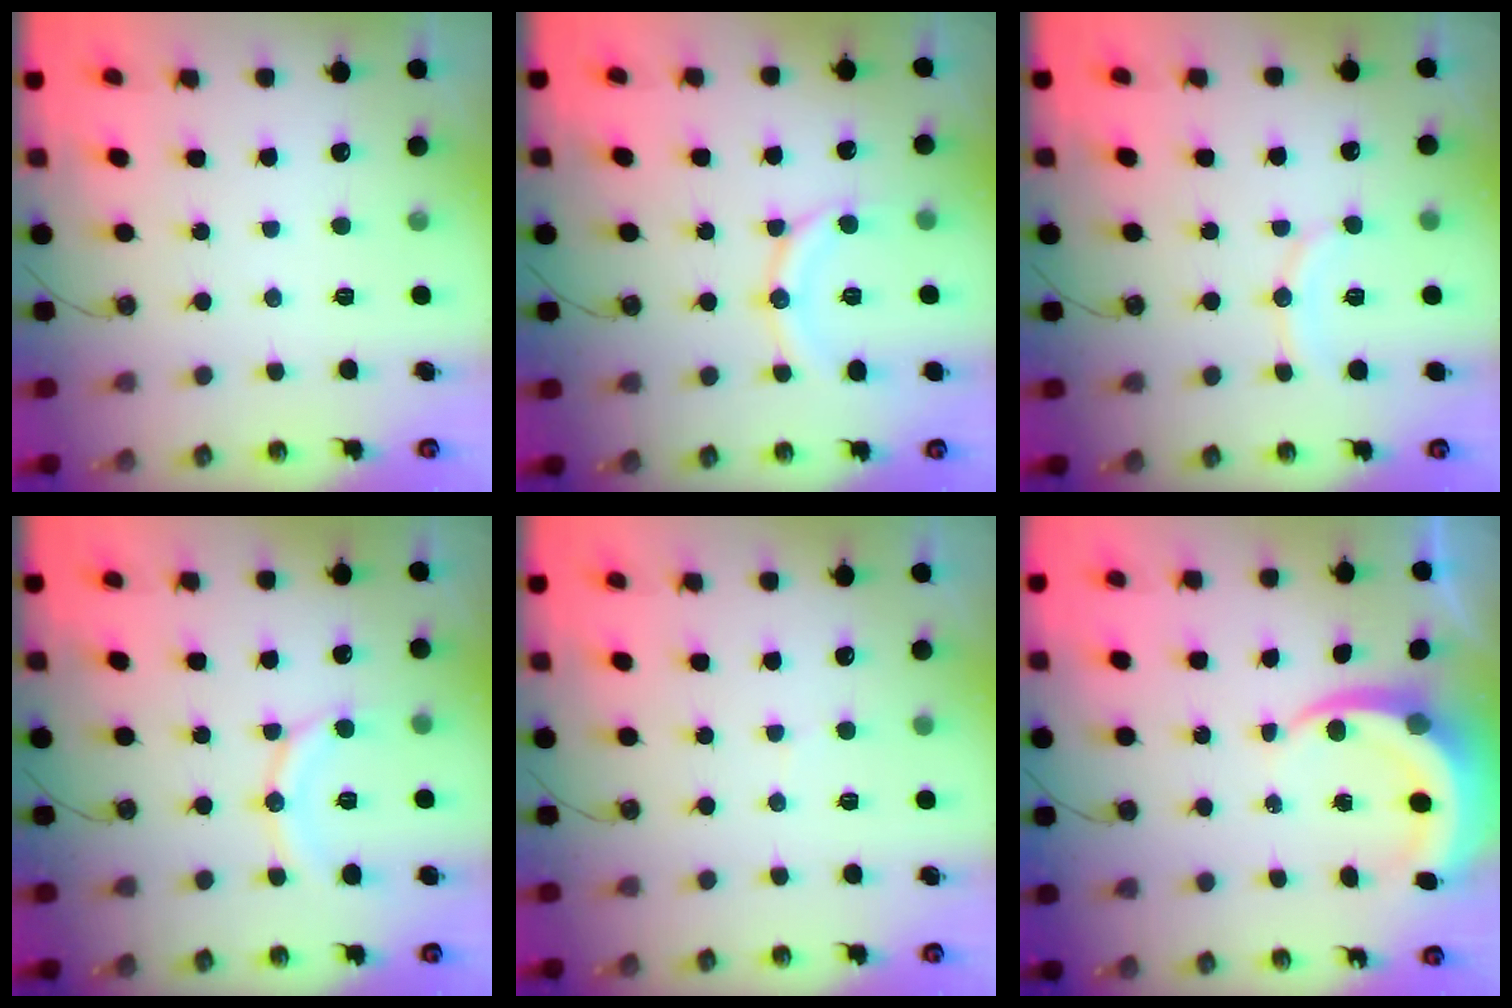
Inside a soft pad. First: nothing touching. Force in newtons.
{"total": 11.9, "press": 11.8, "slide": 0.9}
{"total": 8.2, "press": 8.0, "slide": 1.6}
{"total": 11.5, "press": 11.5, "slide": 1.0}
{"total": 4.8, "press": 4.8, "slide": 0.4}
{"total": 6.3, "press": 6.3, "slide": 0.8}